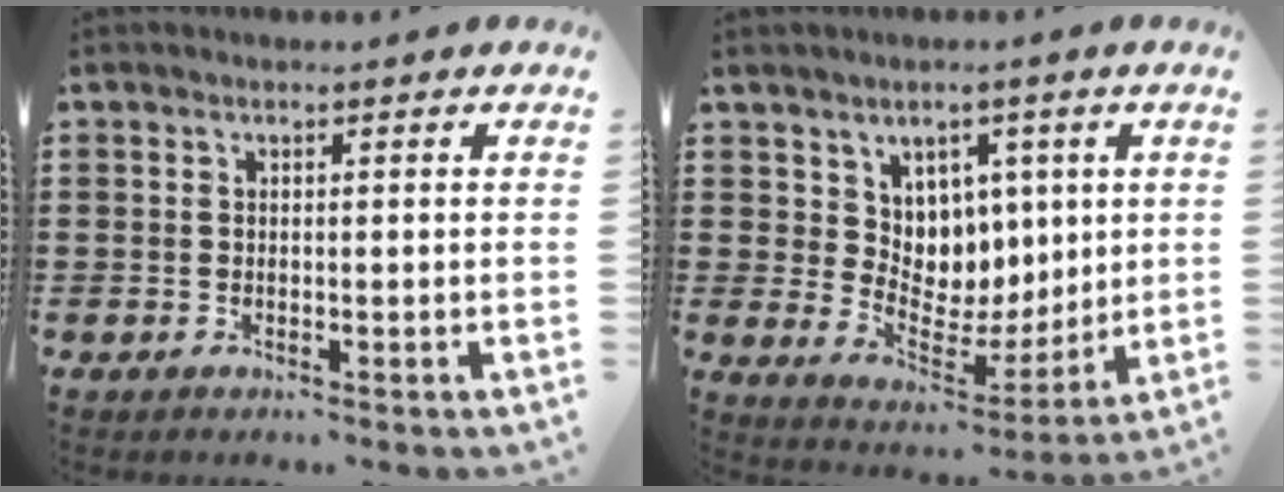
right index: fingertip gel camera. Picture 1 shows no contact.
{"total": 6.7, "force": [3.7, 5.6, 0.6], "torque": [-0.040, -0.033, 0.070]}